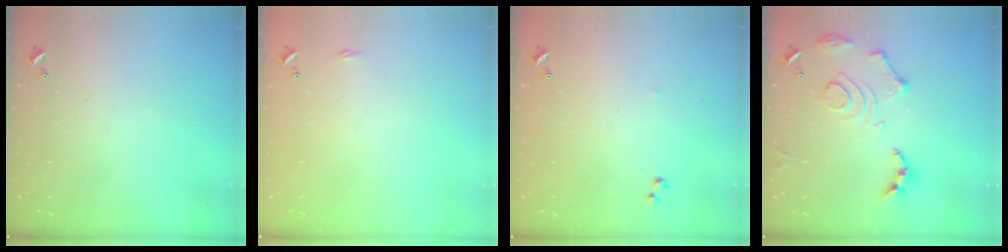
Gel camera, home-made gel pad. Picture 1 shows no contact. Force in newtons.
{"total": 2.2, "press": 2.1, "slide": 0.4}
{"total": 5.4, "press": 5.4, "slide": 0.6}
{"total": 14.6, "press": 14.5, "slide": 1.6}